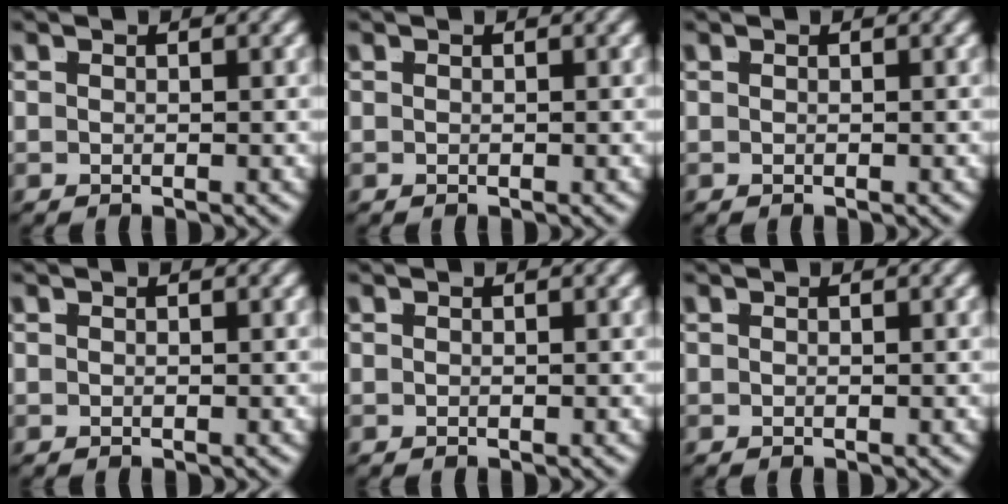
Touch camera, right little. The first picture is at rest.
{"total": 0.0}
{"total": 0.0}
{"total": 0.0}
{"total": 0.0}
{"total": 0.0}